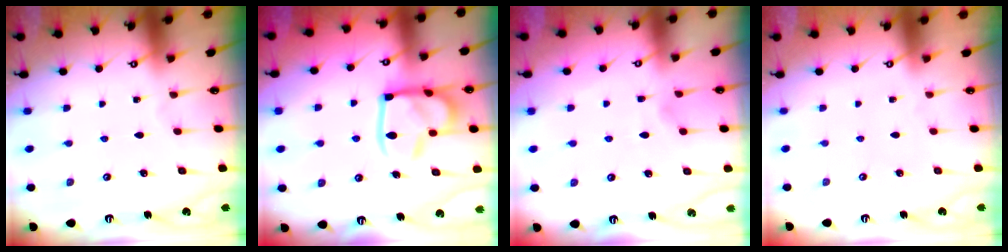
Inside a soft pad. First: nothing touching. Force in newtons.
{"total": 17.8, "press": 17.7, "slide": 2.0}
{"total": 1.7, "press": 1.4, "slide": 0.9}
{"total": 1.5, "press": 1.4, "slide": 0.6}